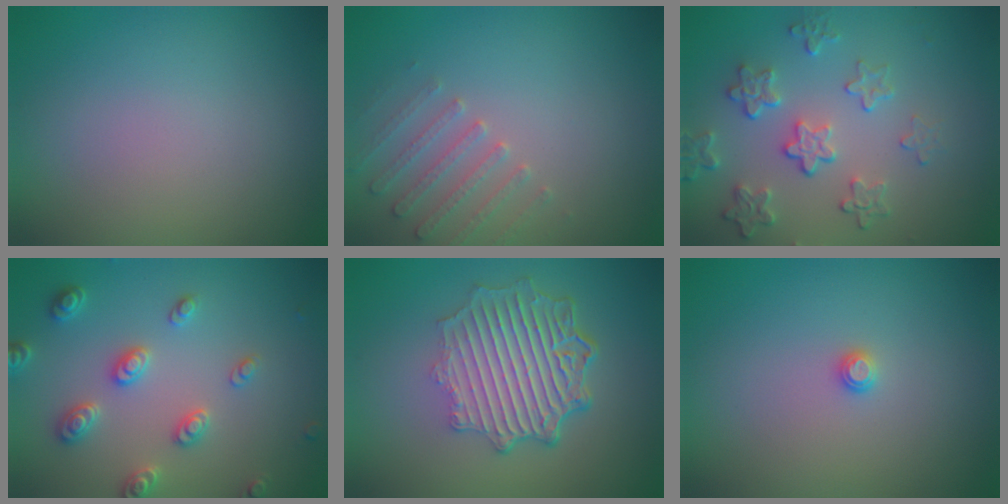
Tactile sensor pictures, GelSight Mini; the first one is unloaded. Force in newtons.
{"total": 2.3, "press": 2.2, "slide": 0.6}
{"total": 4.1, "press": 3.3, "slide": 2.5}
{"total": 3.2, "press": 3.0, "slide": 0.9}
{"total": 7.3, "press": 5.2, "slide": 5.0}
{"total": 0.8, "press": 0.8, "slide": 0.1}